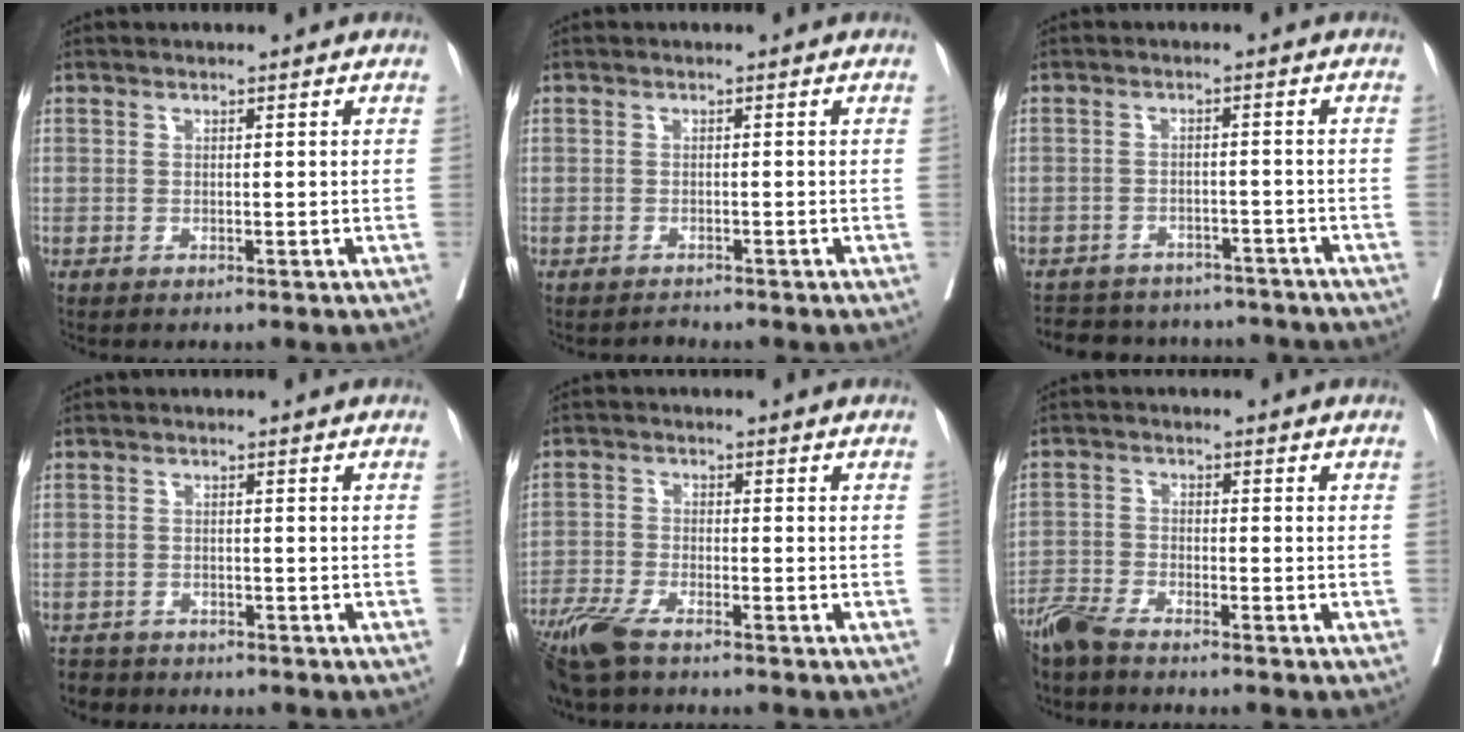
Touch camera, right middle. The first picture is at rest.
{"total": 0.9, "force": [-0.8, 0.1, -0.4], "torque": [0.006, -0.005, -0.015]}
{"total": 13.7, "force": [-12.3, 5.1, 3.1], "torque": [-0.059, 0.017, -0.148]}
{"total": 3.4, "force": [-3.1, 1.4, -0.3], "torque": [0.003, -0.002, -0.053]}
{"total": 7.5, "force": [-5.9, 1.5, 4.4], "torque": [-0.089, -0.019, -0.113]}
{"total": 4.9, "force": [-4.4, 0.4, 2.1], "torque": [-0.039, -0.015, -0.090]}